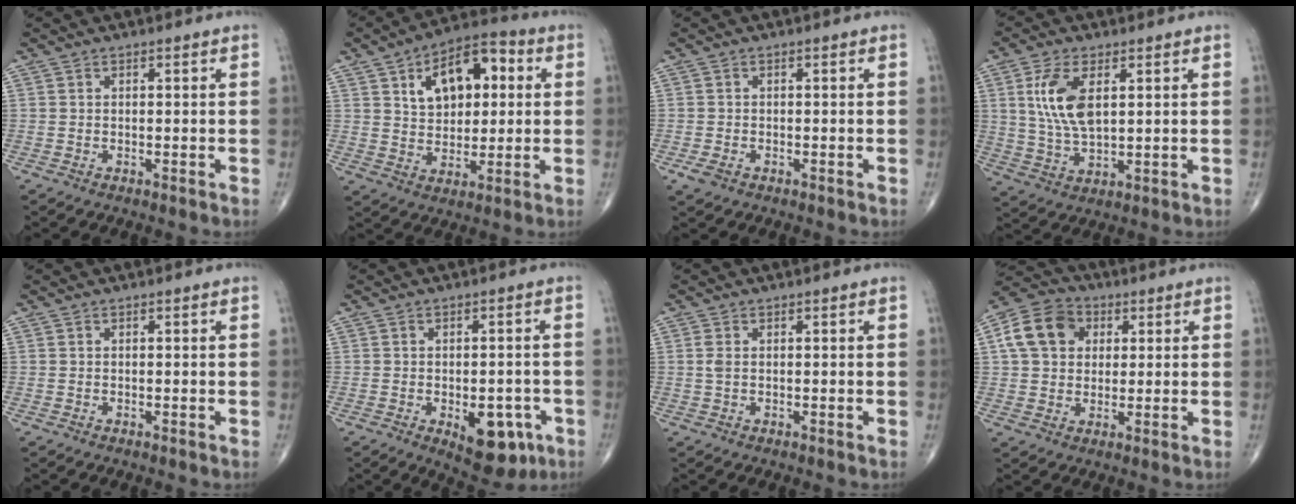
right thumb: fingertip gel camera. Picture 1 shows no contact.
{"total": 14.4, "force": [4.2, 8.6, 10.8], "torque": [-0.129, 0.009, 0.063]}
{"total": 2.1, "force": [-1.0, 1.4, 1.2], "torque": [-0.029, -0.002, -0.015]}
{"total": 9.7, "force": [2.7, 4.6, 8.1], "torque": [-0.163, -0.016, 0.055]}
{"total": 0.0}
{"total": 10.2, "force": [-3.8, 5.4, 7.8], "torque": [-0.075, 0.010, -0.039]}
{"total": 1.1, "force": [0.1, 0.5, 0.9], "torque": [-0.025, 0.002, 0.005]}
{"total": 11.2, "force": [2.9, 8.9, 6.3], "torque": [-0.098, 0.008, 0.041]}